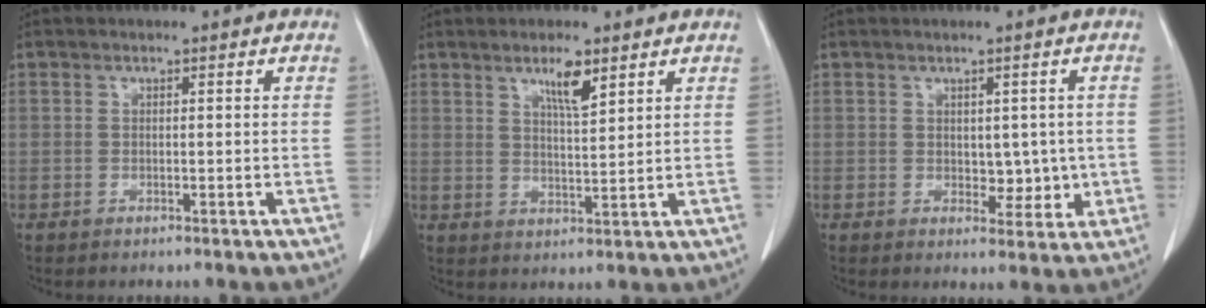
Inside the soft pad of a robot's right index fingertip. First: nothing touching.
{"total": 4.8, "force": [3.0, 0.7, 3.6], "torque": [-0.066, -0.005, 0.052]}
{"total": 4.2, "force": [0.0, 2.7, 3.2], "torque": [-0.030, 0.000, 0.010]}